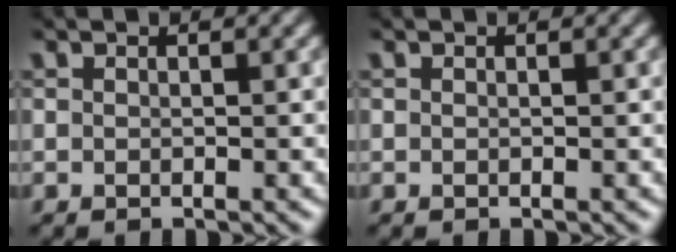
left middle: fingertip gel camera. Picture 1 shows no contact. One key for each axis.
{"total": 0.0}